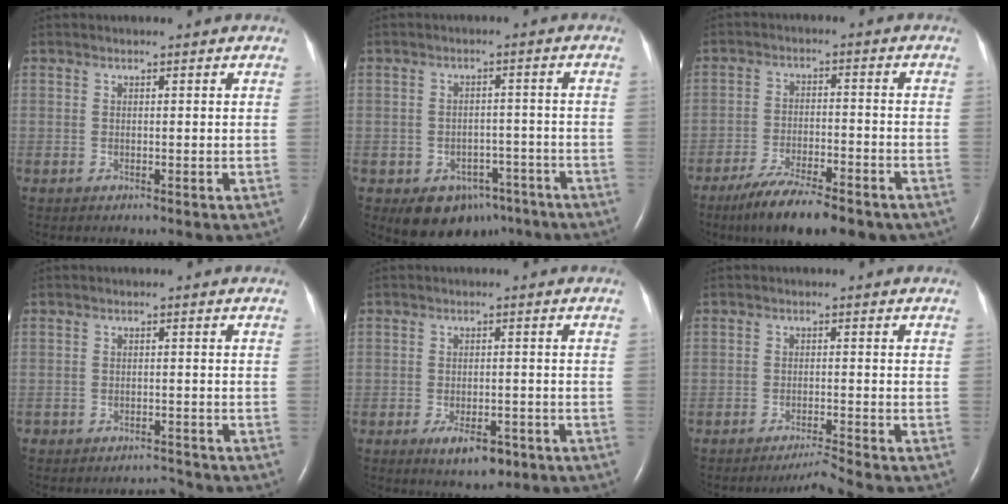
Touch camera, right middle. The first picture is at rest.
{"total": 7.9, "force": [-5.1, 5.1, 3.2], "torque": [-0.041, 0.018, -0.064]}
{"total": 13.3, "force": [-10.0, 3.1, 8.1], "torque": [-0.130, -0.020, -0.157]}
{"total": 2.3, "force": [-2.2, 0.2, -0.5], "torque": [0.013, -0.008, -0.033]}
{"total": 5.0, "force": [-2.9, 2.0, 3.6], "torque": [-0.060, -0.003, -0.039]}
{"total": 3.1, "force": [-2.7, -1.5, 0.4], "torque": [-0.010, -0.014, -0.046]}